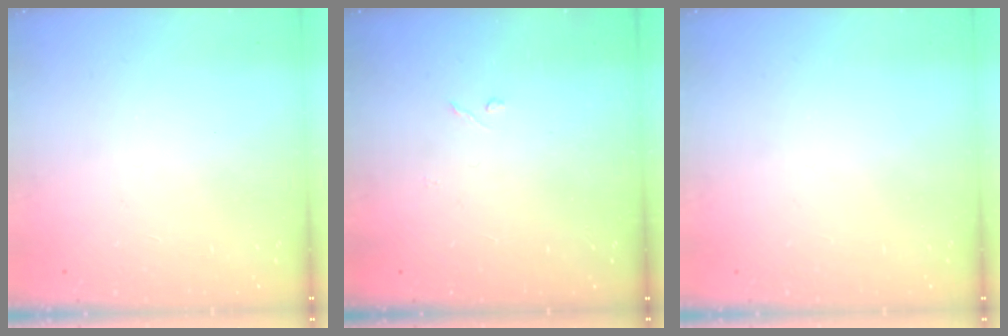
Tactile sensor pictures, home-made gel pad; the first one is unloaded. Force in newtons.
{"total": 3.1, "press": 3.0, "slide": 0.4}
{"total": 0.0}